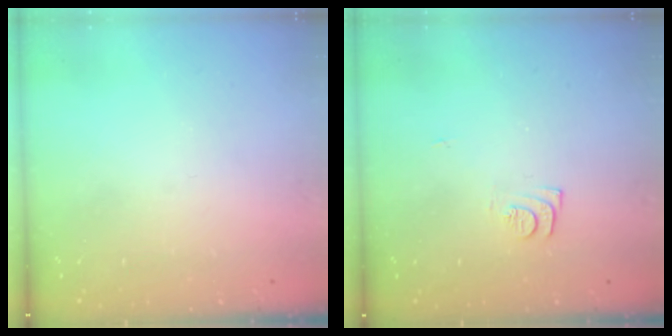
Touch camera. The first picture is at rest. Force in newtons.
{"total": 7.0, "press": 7.0, "slide": 0.6}